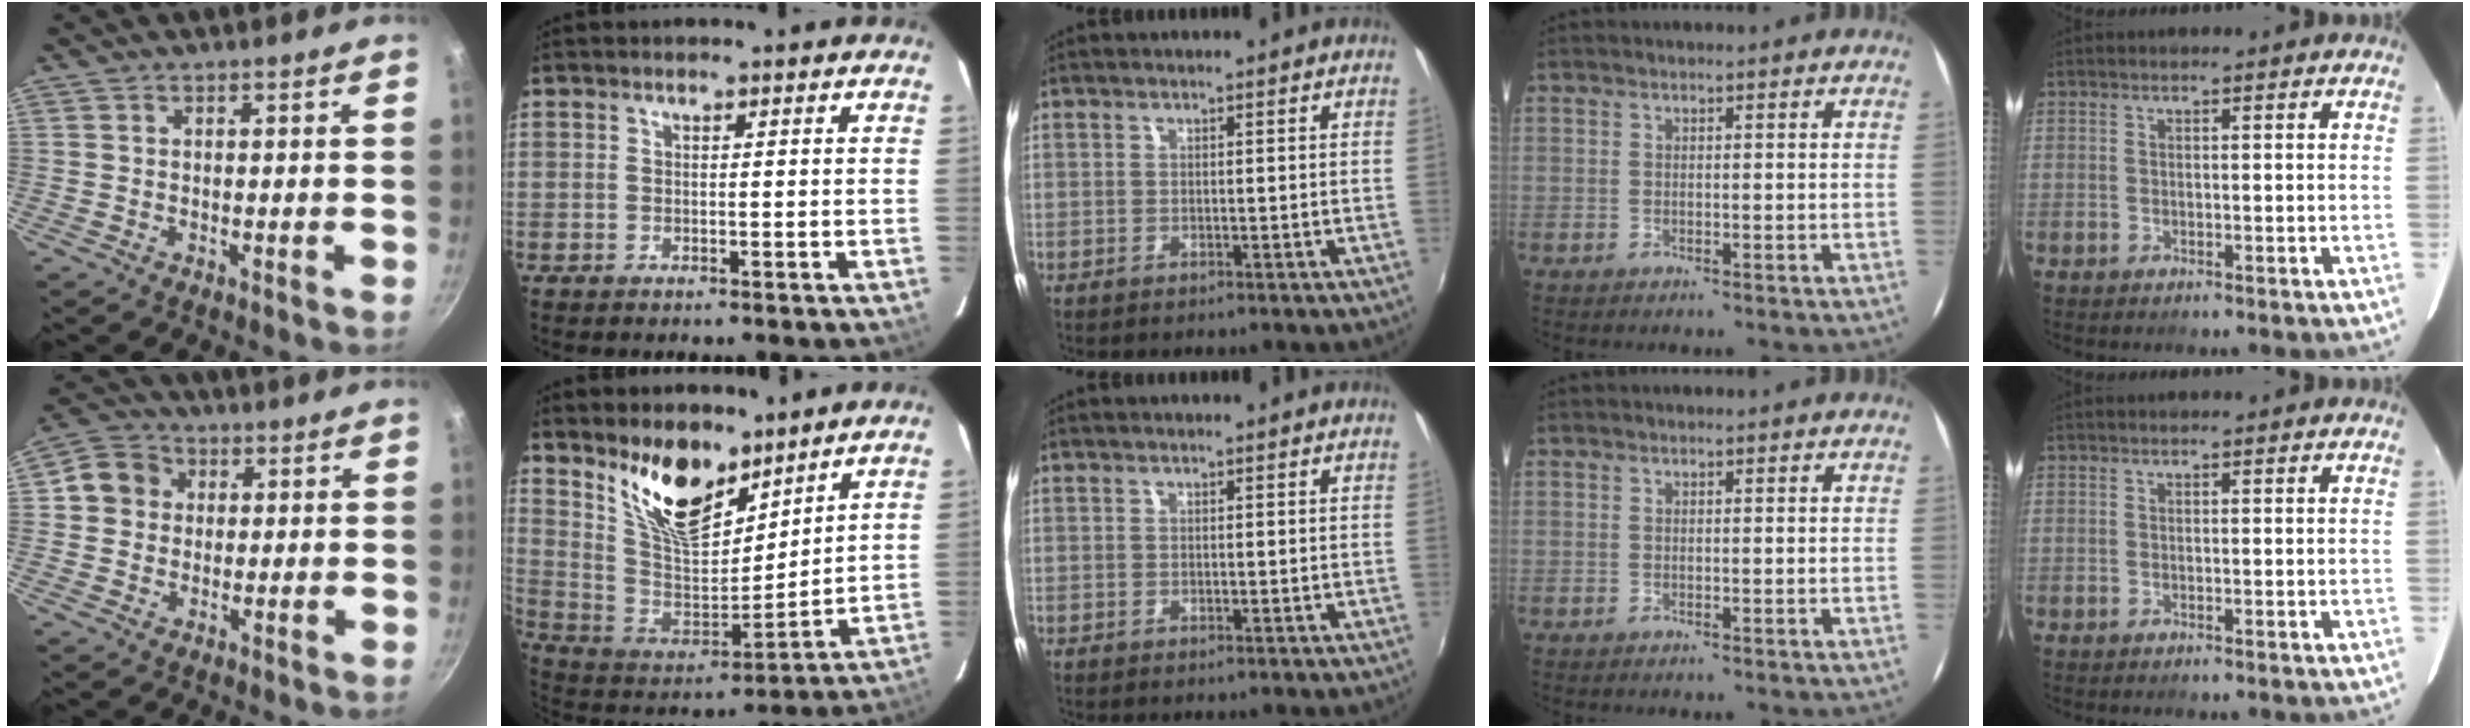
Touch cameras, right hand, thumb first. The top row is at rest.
{"thumb": {"total": 7.5, "force": [1.3, 6.8, 2.9], "torque": [-0.016, 0.009, 0.008]}, "index": {"total": 15.7, "force": [10.9, 6.8, 9.1], "torque": [-0.174, -0.011, 0.212]}}